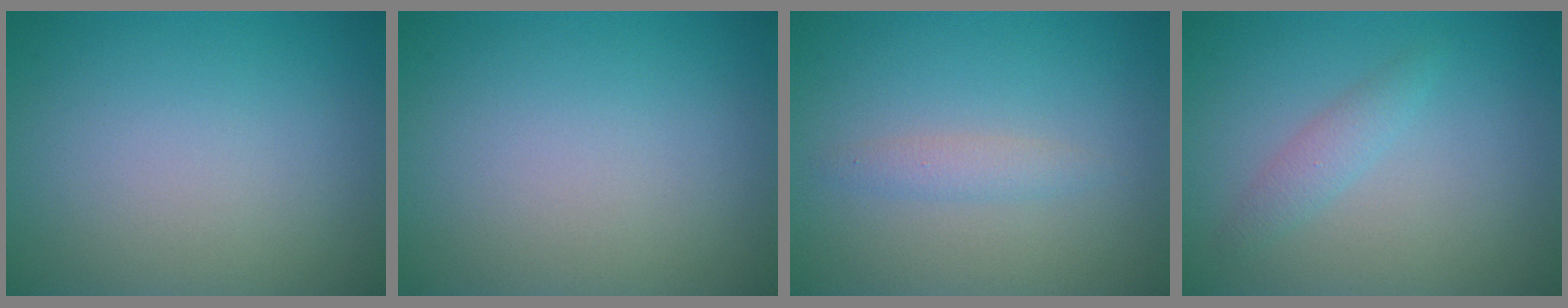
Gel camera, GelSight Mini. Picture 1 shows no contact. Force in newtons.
{"total": 0.0}
{"total": 1.4, "press": 1.4, "slide": 0.0}
{"total": 1.5, "press": 1.5, "slide": 0.0}